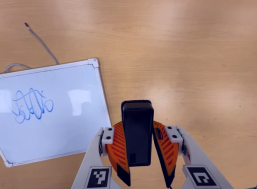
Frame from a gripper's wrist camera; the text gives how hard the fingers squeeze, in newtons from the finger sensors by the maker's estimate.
{"total": 8.9, "left": 7.9, "right": 9.9}